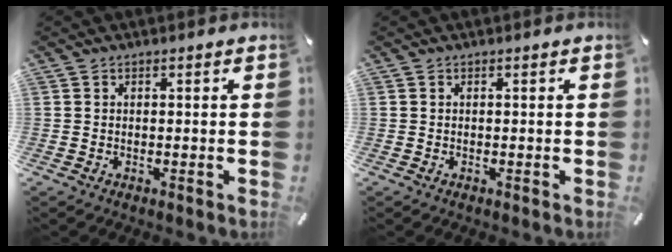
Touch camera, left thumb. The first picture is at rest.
{"total": 0.0}